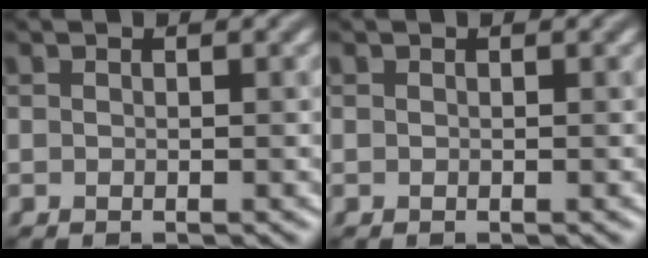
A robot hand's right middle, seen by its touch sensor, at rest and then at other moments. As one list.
[{"total": 0.0}]